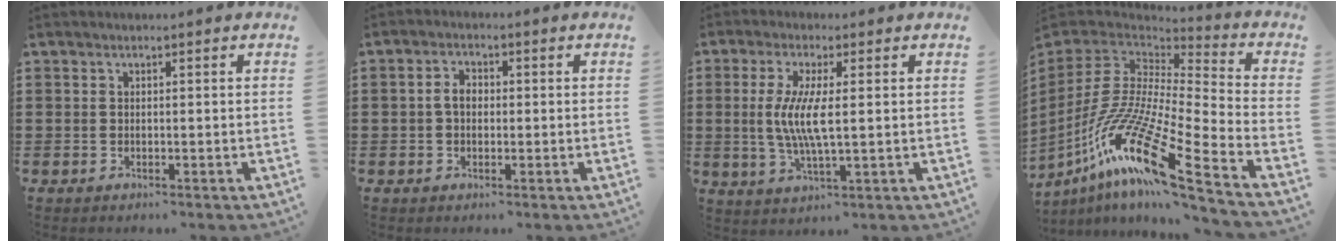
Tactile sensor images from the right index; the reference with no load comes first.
{"total": 2.9, "force": [-0.2, 1.9, 2.2], "torque": [-0.051, 0.005, -0.007]}
{"total": 6.5, "force": [0.4, 1.2, 6.4], "torque": [-0.134, -0.008, 0.001]}
{"total": 17.1, "force": [-9.8, 3.1, 13.7], "torque": [-0.308, -0.014, -0.194]}